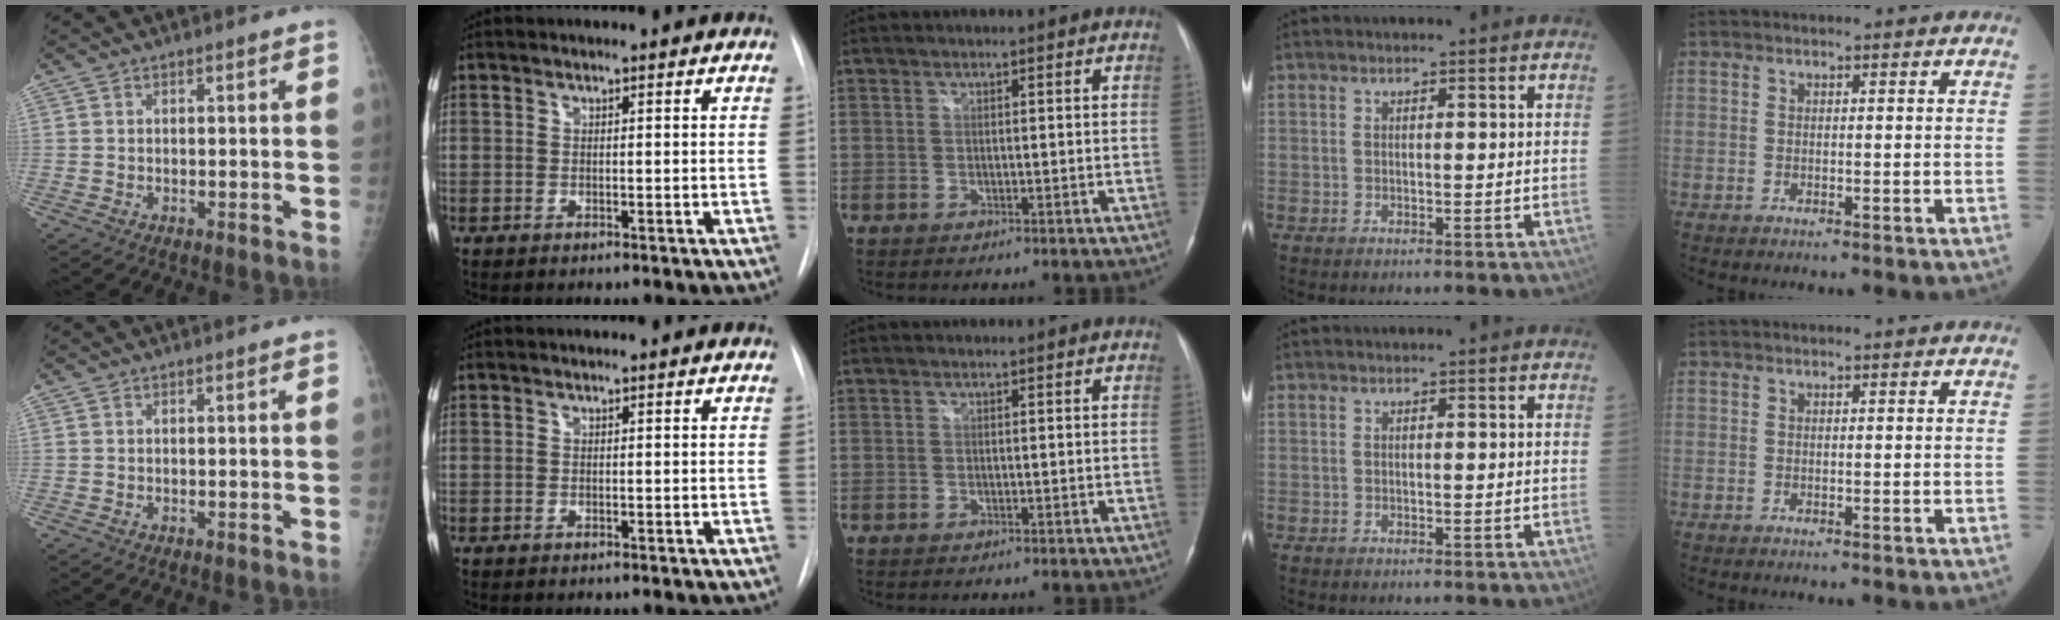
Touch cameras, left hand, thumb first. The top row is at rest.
{}